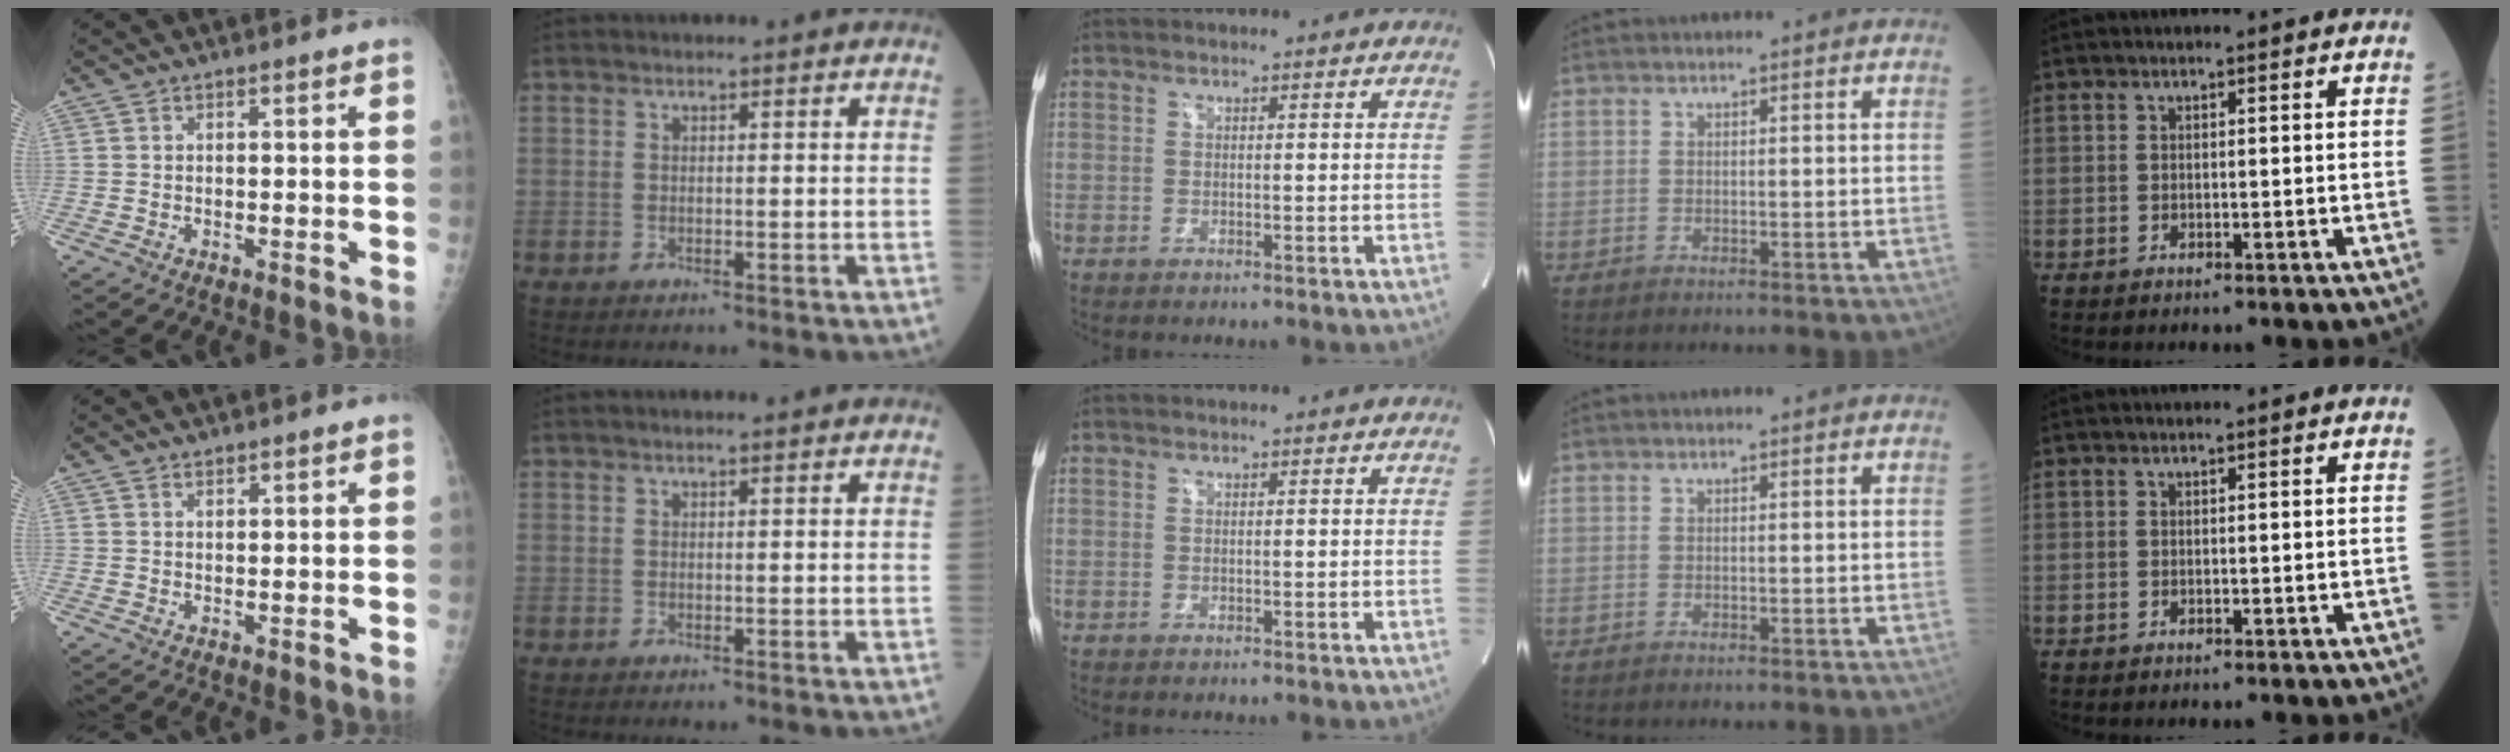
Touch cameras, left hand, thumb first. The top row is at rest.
{"thumb": {"total": 1.0, "force": [0.8, 0.5, 0.3], "torque": [0.000, -0.006, 0.012]}, "index": {"total": 0.7, "force": [0.5, 0.0, 0.4], "torque": [-0.008, 0.005, 0.009]}}